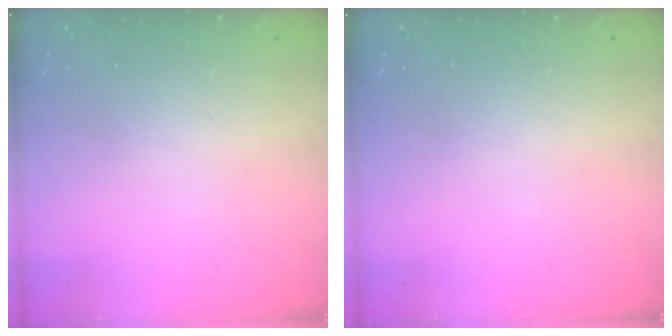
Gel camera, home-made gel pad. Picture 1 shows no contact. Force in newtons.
{"total": 0.0}